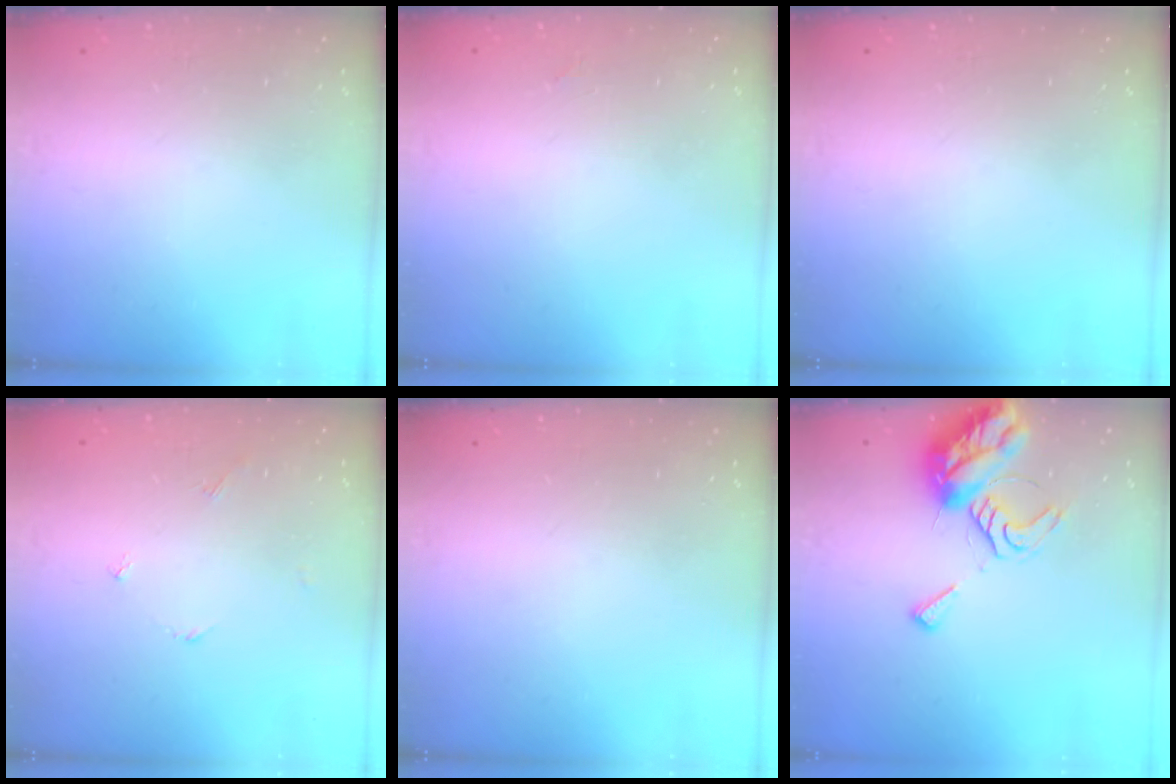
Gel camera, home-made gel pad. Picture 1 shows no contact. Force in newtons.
{"total": 2.0, "press": 2.0, "slide": 0.2}
{"total": 0.0}
{"total": 1.8, "press": 1.8, "slide": 0.2}
{"total": 0.0}
{"total": 11.8, "press": 11.7, "slide": 1.1}